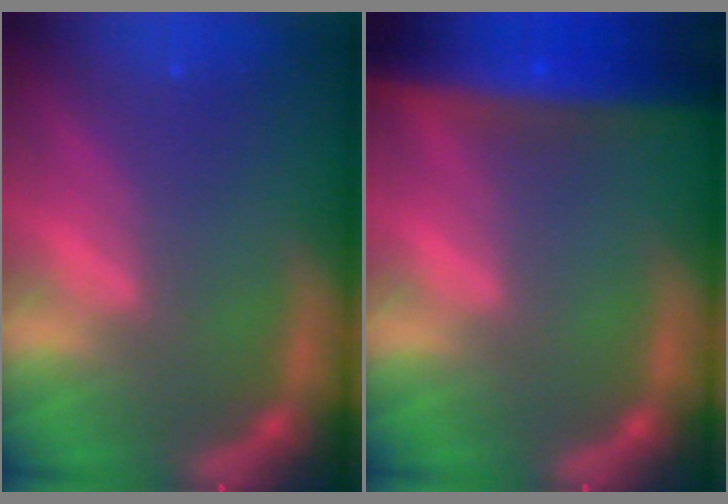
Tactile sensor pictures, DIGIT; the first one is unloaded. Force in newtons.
{"total": 10.0}